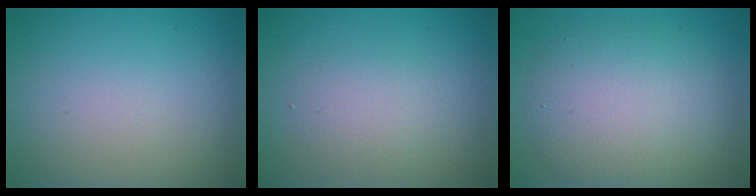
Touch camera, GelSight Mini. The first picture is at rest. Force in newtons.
{"total": 2.1, "press": 2.0, "slide": 0.1}
{"total": 6.1, "press": 6.1, "slide": 0.3}